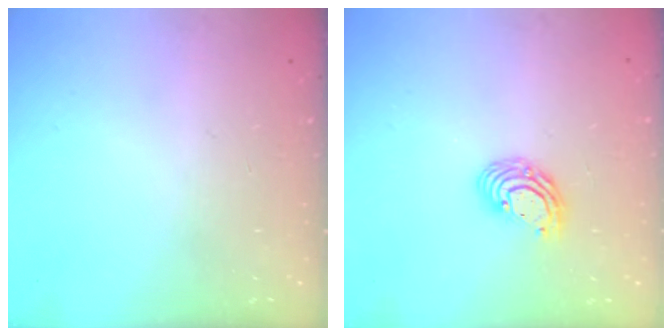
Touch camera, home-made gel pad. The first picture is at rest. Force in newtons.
{"total": 7.6, "press": 7.6, "slide": 0.9}